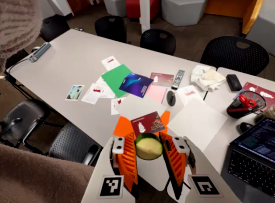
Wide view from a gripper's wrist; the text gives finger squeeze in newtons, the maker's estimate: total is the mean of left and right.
{"total": 8.5, "left": 8.4, "right": 8.6}